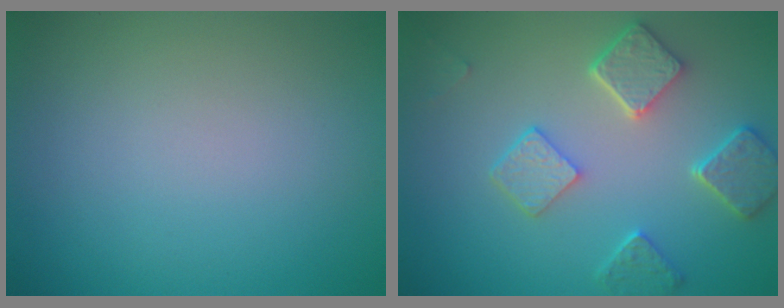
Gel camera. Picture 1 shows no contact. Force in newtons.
{"total": 5.0, "press": 4.0, "slide": 3.0}